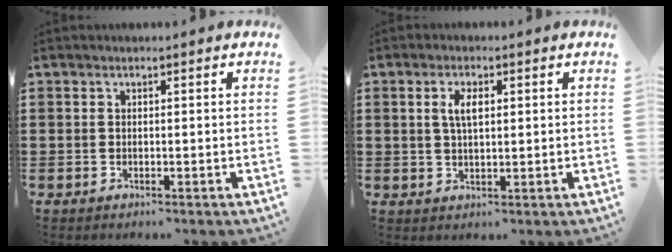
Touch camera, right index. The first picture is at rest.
{"total": 3.5, "force": [0.8, 1.4, 3.1], "torque": [-0.064, 0.009, 0.012]}